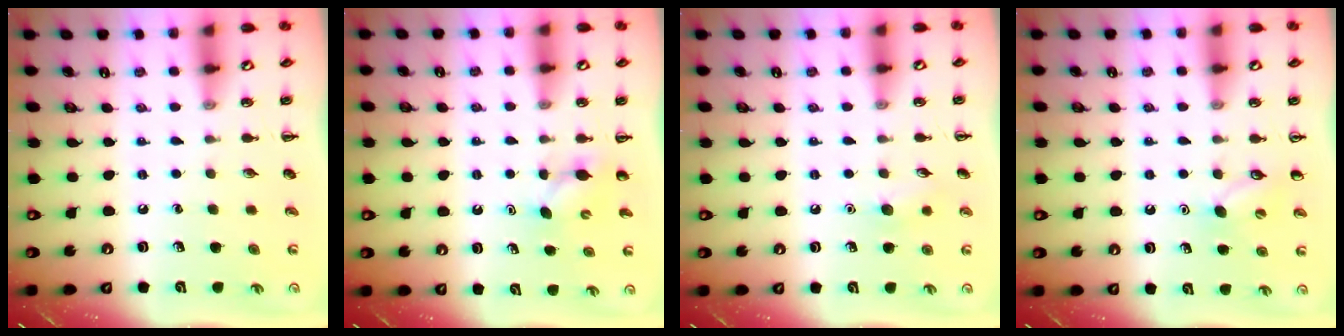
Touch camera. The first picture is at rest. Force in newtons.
{"total": 4.3, "press": 4.1, "slide": 1.3}
{"total": 6.2, "press": 6.0, "slide": 1.7}
{"total": 6.0, "press": 5.8, "slide": 1.5}